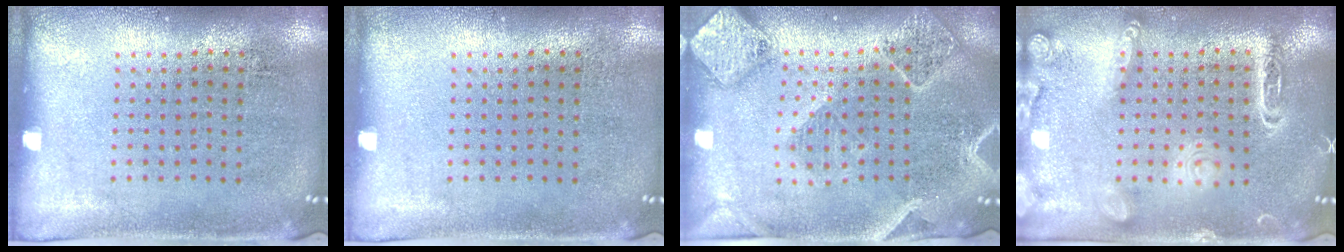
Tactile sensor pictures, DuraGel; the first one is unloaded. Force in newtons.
{"total": 0.0}
{"total": 2.4, "press": 2.2, "slide": 0.8}
{"total": 1.9, "press": 1.9, "slide": 0.1}